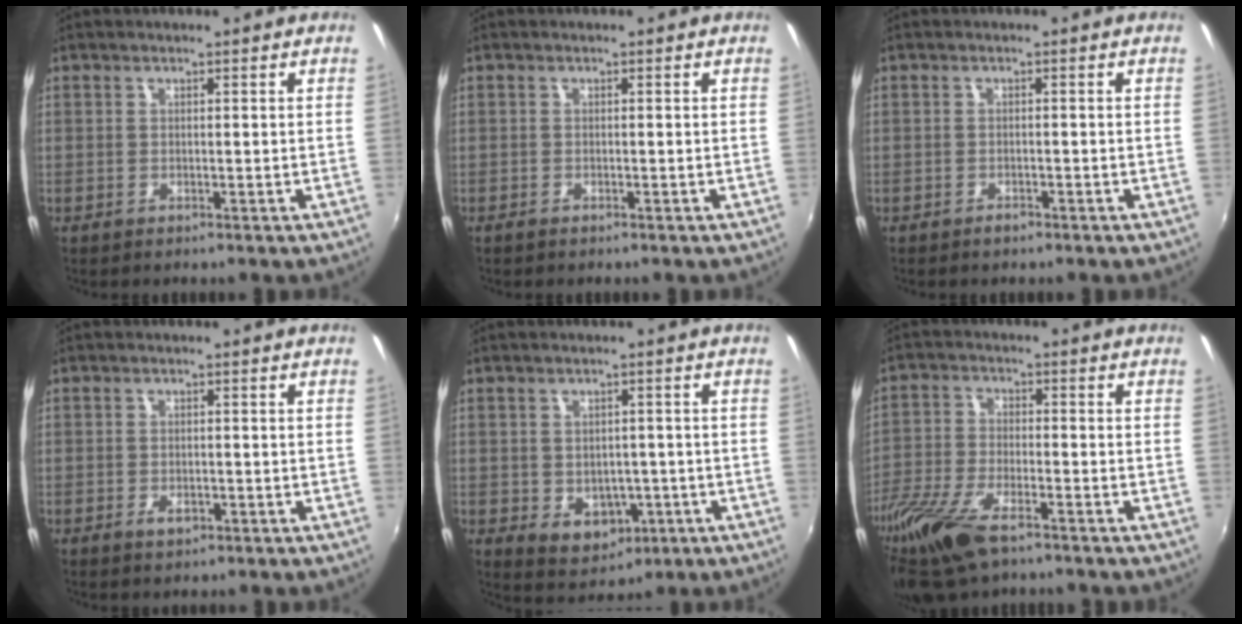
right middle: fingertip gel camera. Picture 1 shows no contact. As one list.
[{"total": 0.7, "force": [-0.6, 0.1, 0.3], "torque": [-0.007, -0.004, -0.013]}, {"total": 1.1, "force": [-1.0, 0.4, 0.3], "torque": [-0.007, -0.001, -0.016]}, {"total": 2.0, "force": [-1.1, 1.1, 1.2], "torque": [-0.023, -0.002, -0.017]}, {"total": 6.8, "force": [-2.1, 5.3, 3.7], "torque": [-0.070, -0.001, -0.011]}, {"total": 15.3, "force": [-10.6, 5.1, 9.8], "torque": [-0.230, -0.044, -0.207]}]